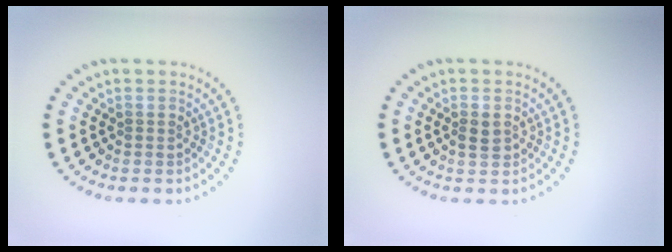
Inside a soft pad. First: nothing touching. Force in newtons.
{"total": 1.5, "press": 1.5, "slide": 0.3}